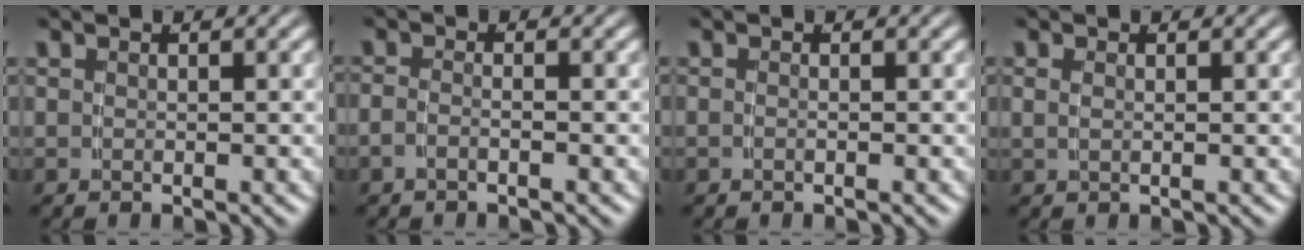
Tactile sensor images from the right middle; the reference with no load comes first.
{"total": 1.5, "force": [-1.0, 0.2, 1.0], "torque": [-0.024, -0.004, -0.018]}
{"total": 0.6, "force": [-0.5, 0.1, 0.4], "torque": [-0.009, 0.002, -0.011]}
{"total": 0.7, "force": [0.2, -0.2, 0.6], "torque": [-0.014, -0.005, 0.010]}